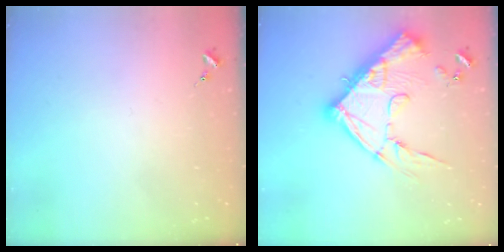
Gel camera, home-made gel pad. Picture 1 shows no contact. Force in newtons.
{"total": 20.7, "press": 20.6, "slide": 2.2}